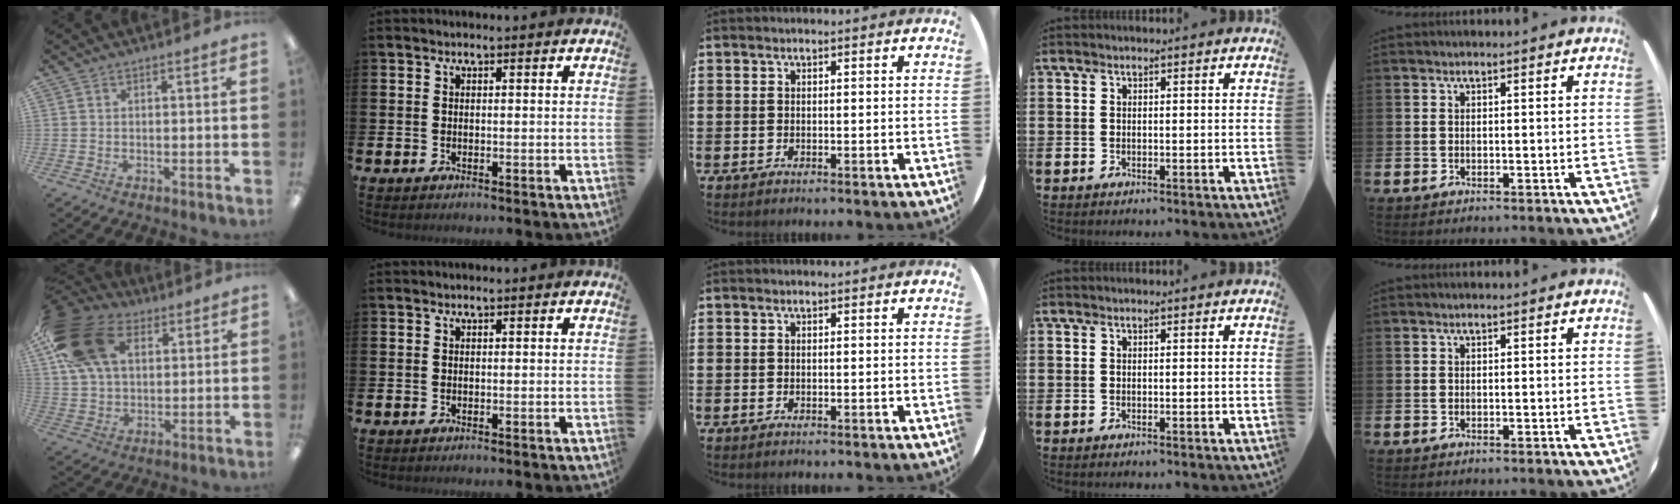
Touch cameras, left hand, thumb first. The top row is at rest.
{"thumb": {"total": 19.3, "force": [7.8, 12.3, 12.6], "torque": [-0.260, -0.001, 0.144]}}